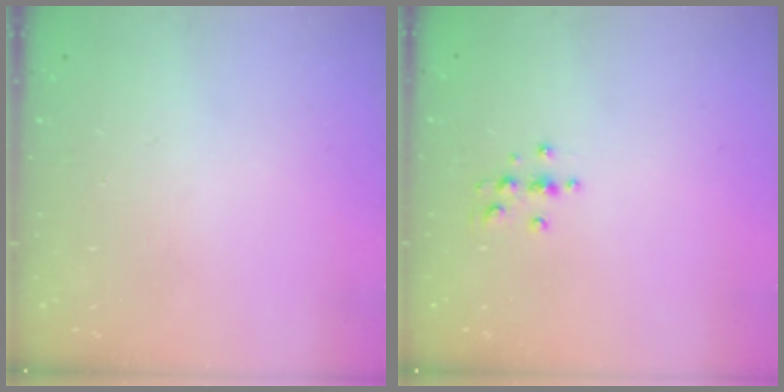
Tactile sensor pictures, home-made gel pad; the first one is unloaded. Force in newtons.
{"total": 3.2, "press": 3.2, "slide": 0.5}